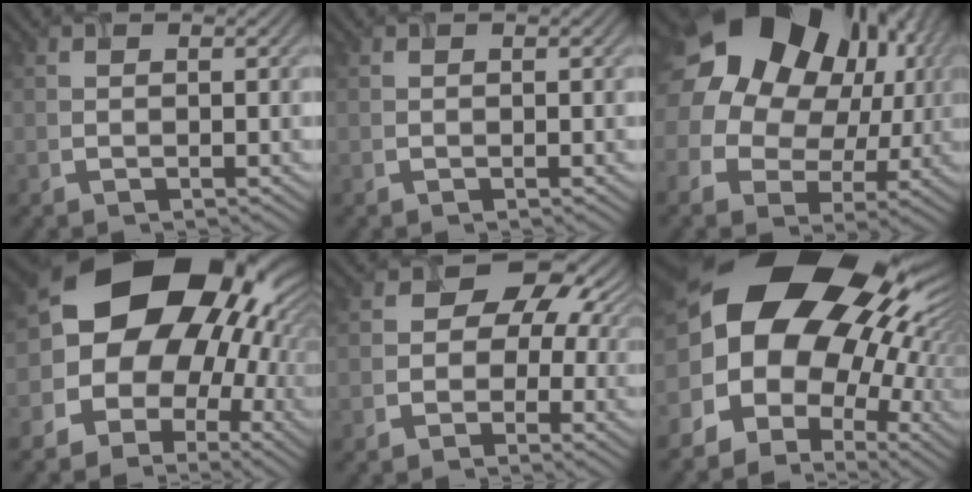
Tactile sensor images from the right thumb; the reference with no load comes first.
{"total": 0.0}
{"total": 24.6, "force": [7.6, 20.0, 12.2], "torque": [-0.278, 0.020, 0.123]}
{"total": 17.4, "force": [2.1, 14.1, 10.0], "torque": [-0.152, -0.020, 0.037]}
{"total": 7.7, "force": [0.6, 6.2, 4.6], "torque": [-0.041, 0.012, -0.023]}
{"total": 19.9, "force": [3.6, 14.1, 13.5], "torque": [-0.222, -0.004, 0.079]}